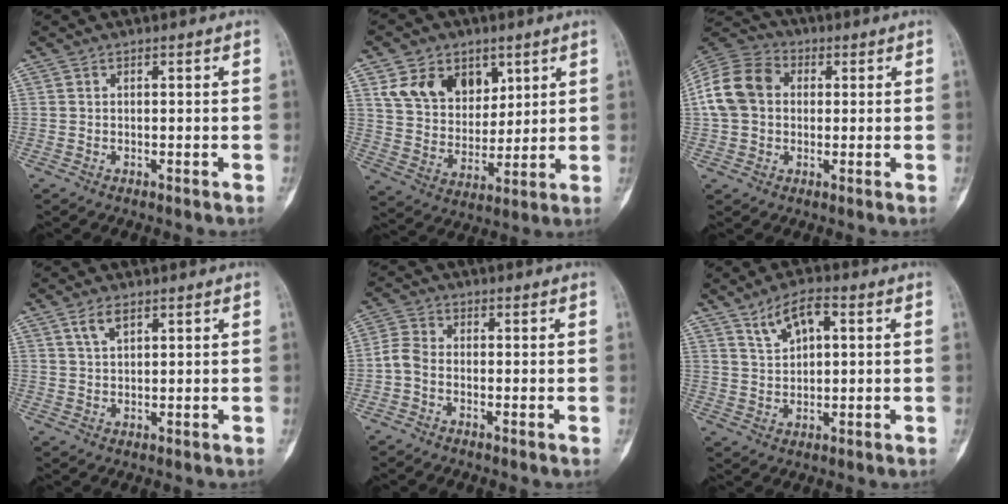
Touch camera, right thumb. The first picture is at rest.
{"total": 13.0, "force": [6.3, 9.4, 6.4], "torque": [-0.074, -0.032, 0.121]}
{"total": 12.1, "force": [1.4, 9.6, 7.3], "torque": [-0.136, 0.030, 0.016]}
{"total": 3.2, "force": [1.9, 1.4, 2.2], "torque": [-0.041, -0.004, 0.041]}
{"total": 3.6, "force": [-1.4, 2.2, 2.4], "torque": [-0.052, 0.014, -0.041]}
{"total": 6.8, "force": [3.0, 3.1, 5.3], "torque": [-0.085, -0.004, 0.057]}